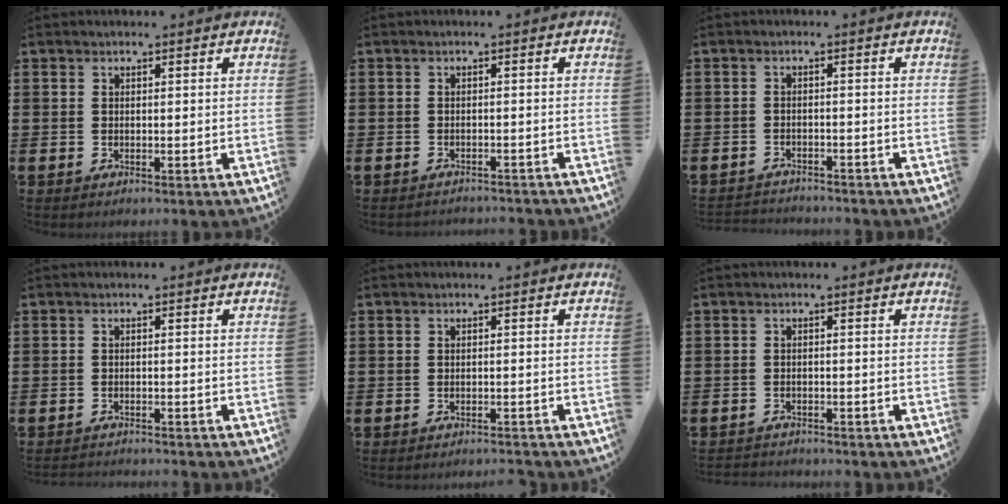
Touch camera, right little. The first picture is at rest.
{"total": 1.0, "force": [-1.0, 0.0, -0.1], "torque": [-0.001, 0.002, -0.021]}
{"total": 1.8, "force": [-1.7, 0.0, -0.2], "torque": [-0.001, 0.003, -0.039]}
{"total": 1.1, "force": [-1.1, -0.1, -0.1], "torque": [-0.001, 0.001, -0.023]}
{"total": 0.9, "force": [-0.9, -0.1, 0.0], "torque": [-0.001, 0.000, -0.018]}
{"total": 1.2, "force": [-1.2, 0.1, -0.2], "torque": [-0.001, 0.003, -0.028]}